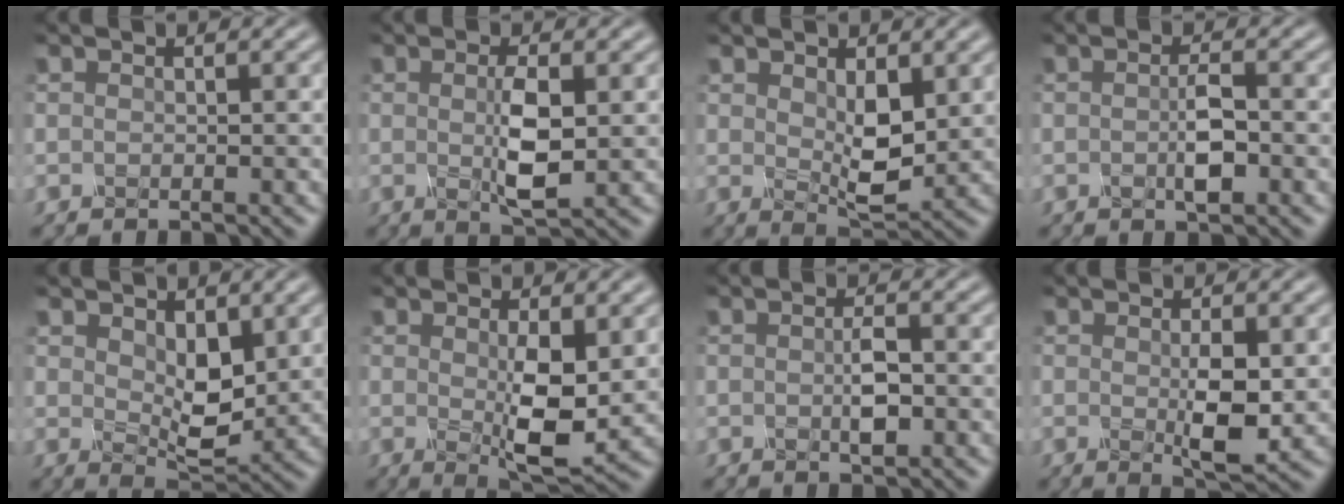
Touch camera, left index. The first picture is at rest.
{"total": 3.3, "force": [0.1, 0.5, 3.2], "torque": [-0.078, -0.004, 0.012]}
{"total": 3.3, "force": [0.7, 1.5, 2.9], "torque": [-0.069, -0.006, 0.025]}
{"total": 1.9, "force": [-0.3, 0.1, 1.9], "torque": [-0.047, 0.000, 0.000]}
{"total": 3.8, "force": [0.9, 2.2, 3.0], "torque": [-0.071, -0.008, 0.031]}
{"total": 4.6, "force": [0.2, 1.1, 4.4], "torque": [-0.095, -0.012, 0.014]}
{"total": 1.5, "force": [-0.2, 0.0, 1.5], "torque": [-0.040, 0.000, 0.003]}
{"total": 3.3, "force": [-0.1, 0.6, 3.3], "torque": [-0.074, -0.006, 0.008]}